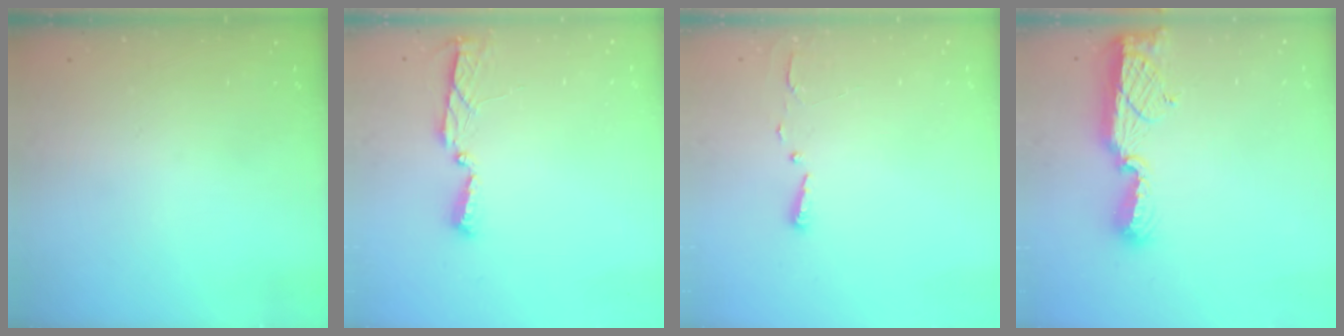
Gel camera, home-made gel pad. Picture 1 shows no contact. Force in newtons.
{"total": 4.0, "press": 4.0, "slide": 0.5}
{"total": 2.7, "press": 2.7, "slide": 0.4}
{"total": 10.8, "press": 10.5, "slide": 2.5}